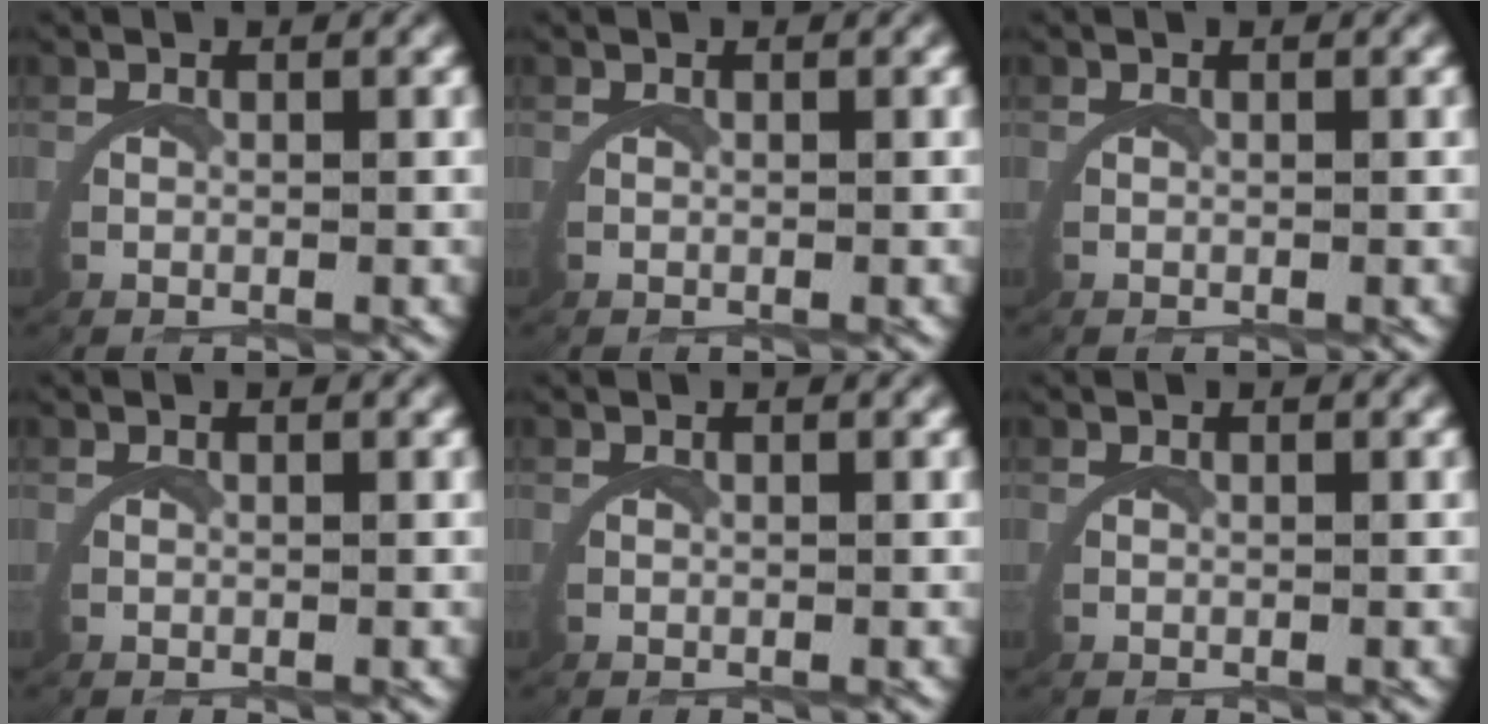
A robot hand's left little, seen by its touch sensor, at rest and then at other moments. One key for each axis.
{"total": 0.0}
{"total": 0.0}
{"total": 0.0}
{"total": 0.0}
{"total": 0.0}